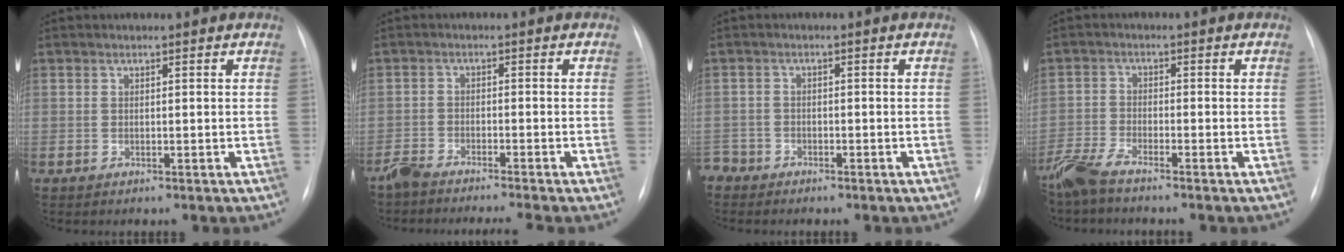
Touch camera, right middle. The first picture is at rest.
{"total": 6.5, "force": [-5.9, -0.4, 2.6], "torque": [-0.035, -0.013, -0.099]}
{"total": 2.9, "force": [-2.5, 1.5, -0.4], "torque": [0.006, 0.004, -0.050]}
{"total": 4.9, "force": [-4.3, 0.3, 2.4], "torque": [-0.059, -0.016, -0.092]}